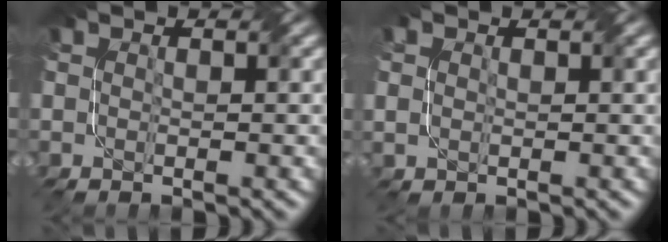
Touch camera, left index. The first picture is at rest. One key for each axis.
{"total": 1.4, "fx": 0.5, "fy": 1.0, "fz": 0.8, "tx": -0.020, "ty": 0.001, "tz": 0.014}